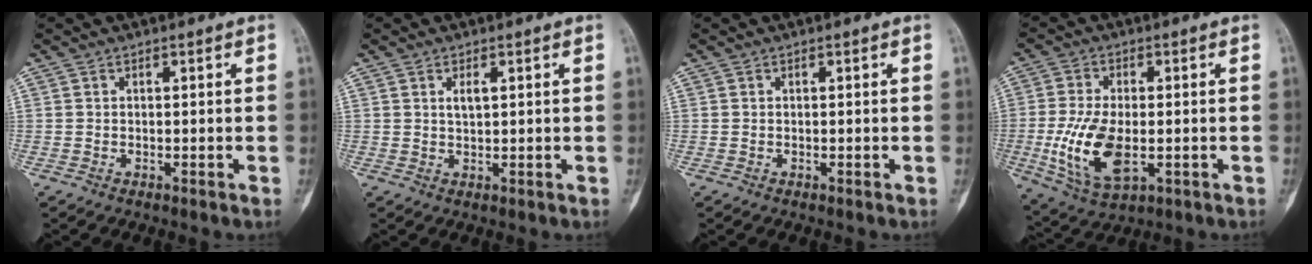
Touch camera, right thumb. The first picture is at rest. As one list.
[{"total": 2.1, "force": [0.8, 0.8, 1.7], "torque": [-0.032, -0.002, 0.016]}, {"total": 0.0}, {"total": 12.9, "force": [-2.2, 6.8, 10.8], "torque": [-0.213, -0.009, -0.030]}]